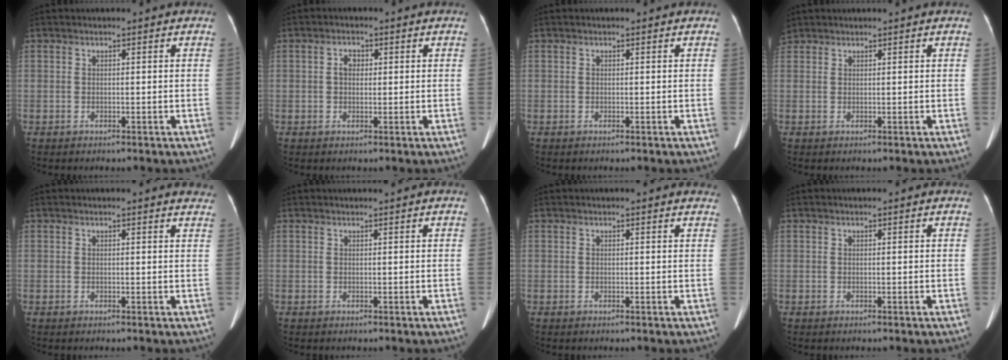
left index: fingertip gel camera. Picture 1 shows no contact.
{"total": 1.9, "force": [0.3, 1.2, 1.4], "torque": [-0.026, 0.009, 0.004]}
{"total": 0.0}
{"total": 1.7, "force": [1.5, 0.7, 0.3], "torque": [-0.018, 0.014, 0.034]}
{"total": 4.1, "force": [3.9, 0.6, 0.9], "torque": [-0.005, -0.012, 0.019]}
{"total": 0.5, "force": [0.5, -0.1, 0.2], "torque": [-0.005, 0.000, 0.012]}
{"total": 3.0, "force": [2.9, 0.5, 0.6], "torque": [-0.008, -0.005, 0.011]}
{"total": 0.0}